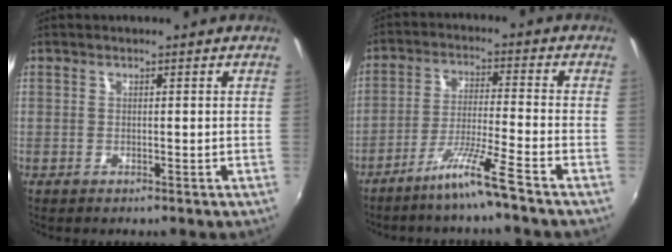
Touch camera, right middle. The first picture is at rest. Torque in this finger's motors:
{"motor_torque": [1.04, -1.10, 0.14, 0.12]}